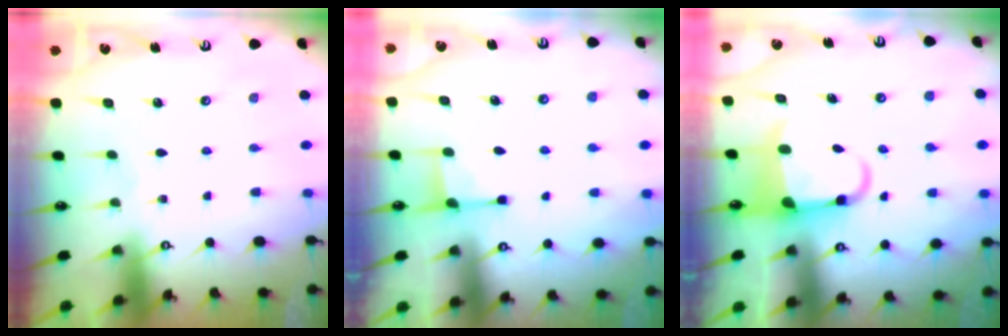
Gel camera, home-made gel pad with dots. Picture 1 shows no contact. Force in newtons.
{"total": 2.7, "press": 2.6, "slide": 0.7}
{"total": 5.2, "press": 5.0, "slide": 1.2}